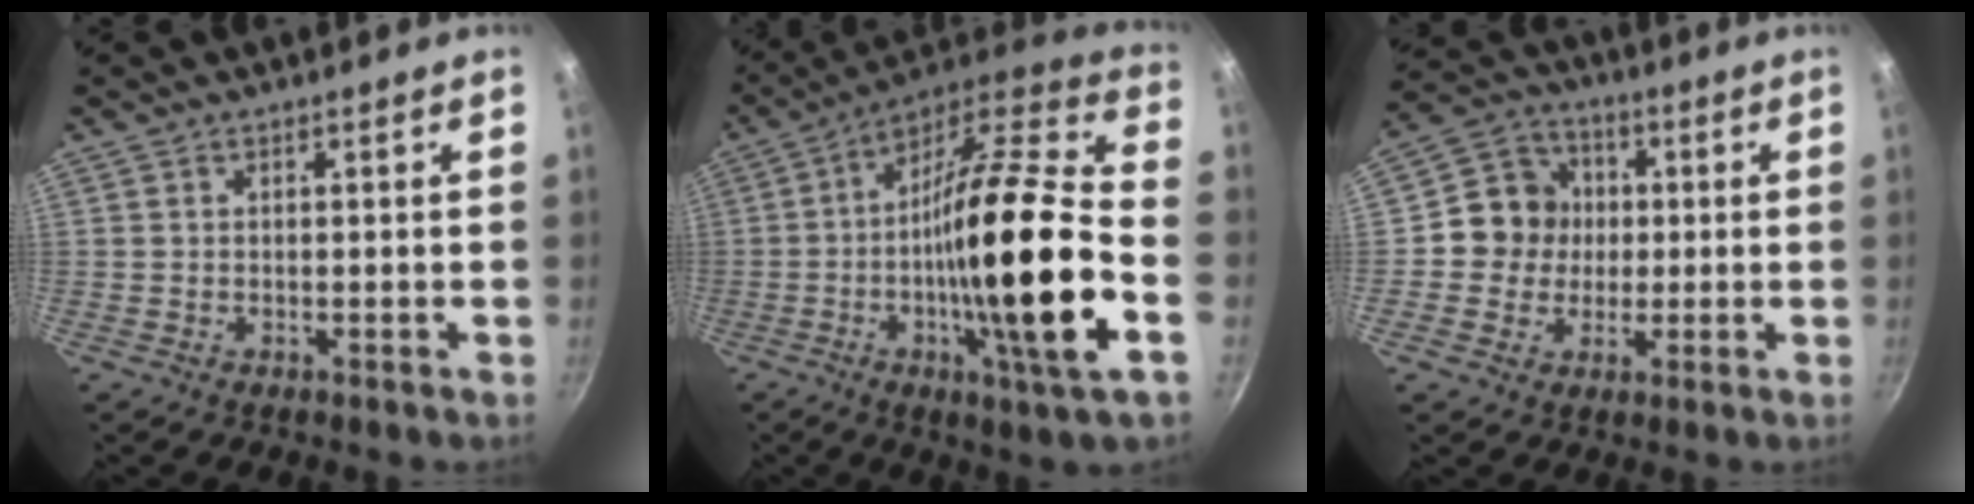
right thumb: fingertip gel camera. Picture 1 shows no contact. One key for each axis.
{"total": 27.3, "fx": -6.1, "fy": 4.8, "fz": 26.2, "tx": -0.413, "ty": 0.018, "tz": -0.112}
{"total": 9.6, "fx": 0.3, "fy": 9.1, "fz": 3.2, "tx": -0.012, "ty": 0.020, "tz": -0.012}